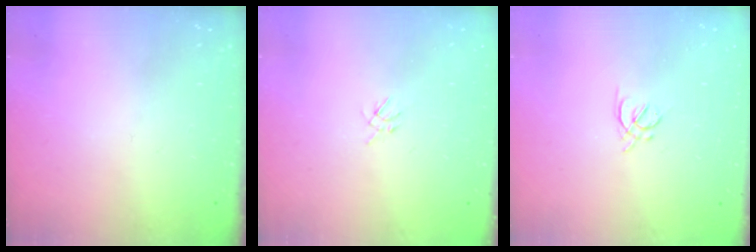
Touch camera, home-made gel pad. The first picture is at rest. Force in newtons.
{"total": 2.2, "press": 2.2, "slide": 0.5}
{"total": 2.8, "press": 2.8, "slide": 0.7}